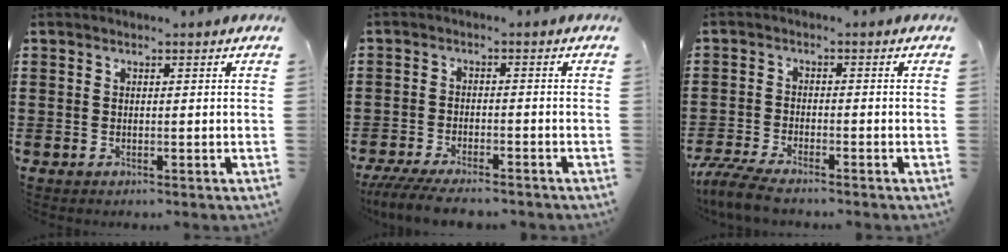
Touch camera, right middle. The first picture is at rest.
{"total": 4.5, "force": [-4.1, 0.4, 1.8], "torque": [-0.048, -0.012, -0.085]}
{"total": 4.4, "force": [-4.0, 0.2, 1.8], "torque": [-0.057, -0.016, -0.084]}